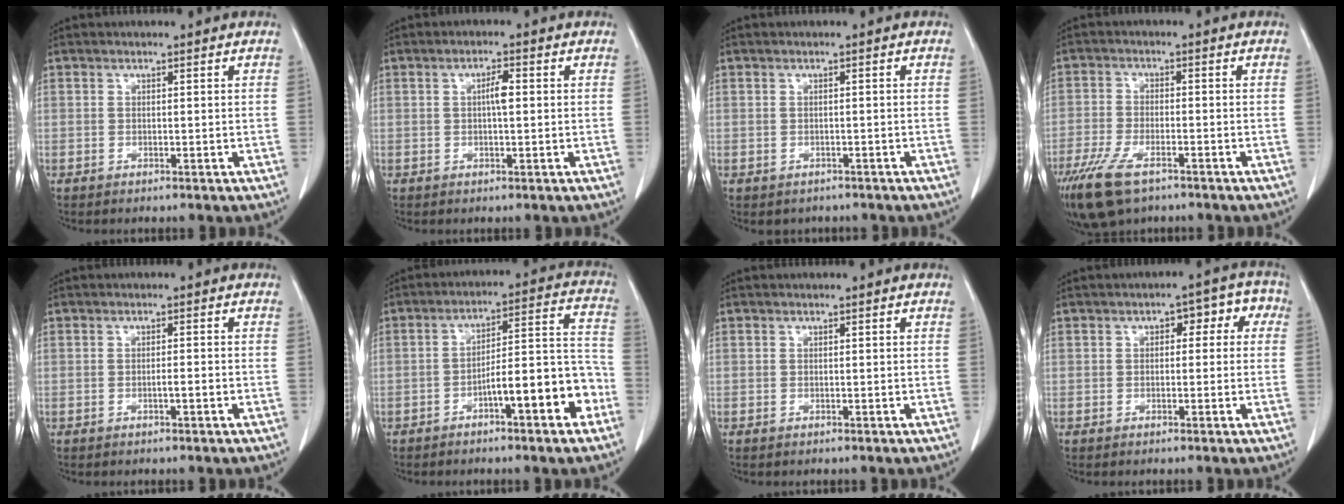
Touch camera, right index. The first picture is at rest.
{"total": 2.5, "force": [0.2, 0.5, 2.4], "torque": [-0.043, 0.003, 0.003]}
{"total": 1.9, "force": [-1.4, 1.3, 0.2], "torque": [-0.007, 0.004, -0.015]}
{"total": 9.0, "force": [-6.0, 3.2, 5.9], "torque": [-0.116, -0.017, -0.105]}
{"total": 1.2, "force": [-0.5, 0.1, 1.0], "torque": [-0.018, 0.002, -0.007]}
{"total": 11.4, "force": [-5.3, 1.9, 9.9], "torque": [-0.140, 0.038, -0.075]}
{"total": 0.0}
{"total": 4.9, "force": [0.8, 2.8, 3.9], "torque": [-0.035, 0.039, 0.006]}